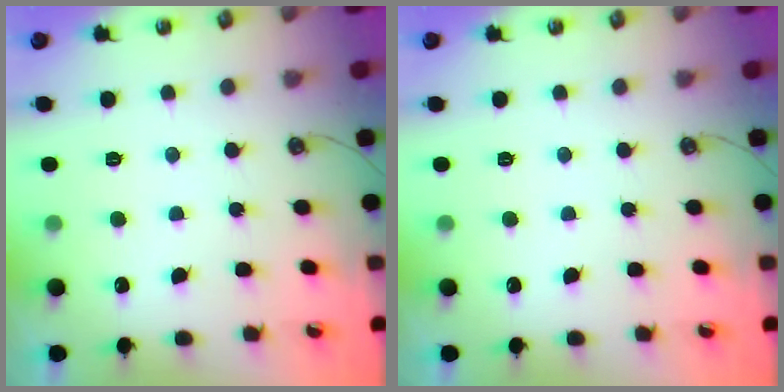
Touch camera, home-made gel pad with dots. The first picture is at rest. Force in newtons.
{"total": 0.0}